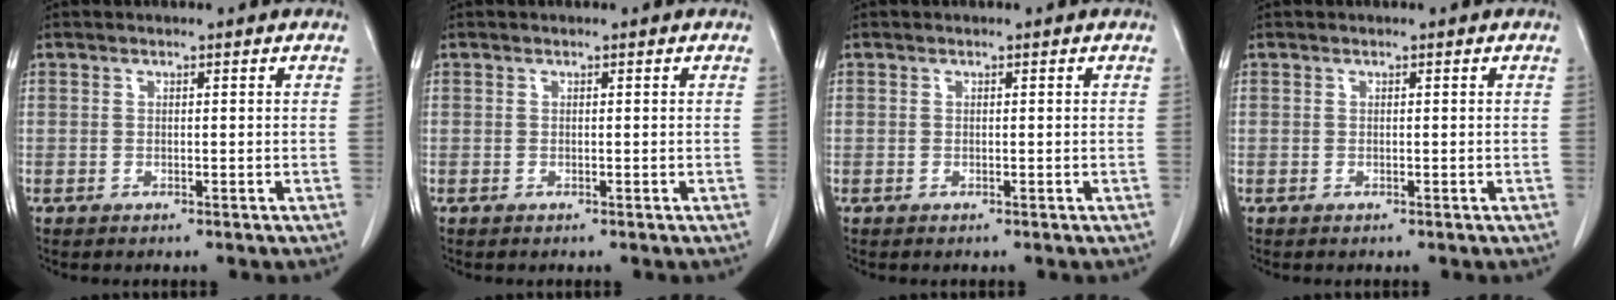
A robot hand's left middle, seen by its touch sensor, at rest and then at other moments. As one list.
[{"total": 0.0}, {"total": 0.0}, {"total": 0.0}]